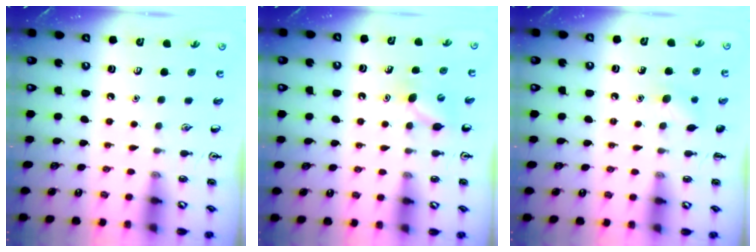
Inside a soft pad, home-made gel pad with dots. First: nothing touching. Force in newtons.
{"total": 4.1, "press": 4.0, "slide": 1.1}
{"total": 5.9, "press": 5.8, "slide": 1.4}